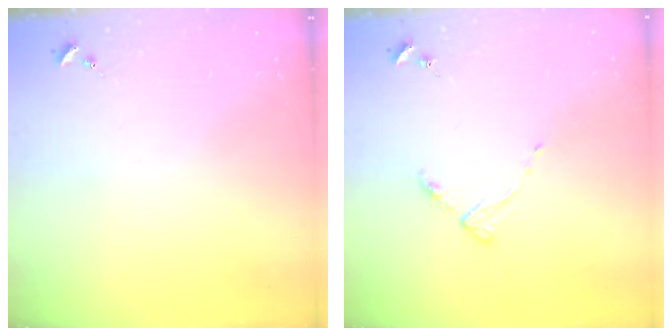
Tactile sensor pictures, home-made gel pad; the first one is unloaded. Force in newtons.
{"total": 5.0, "press": 4.9, "slide": 0.6}